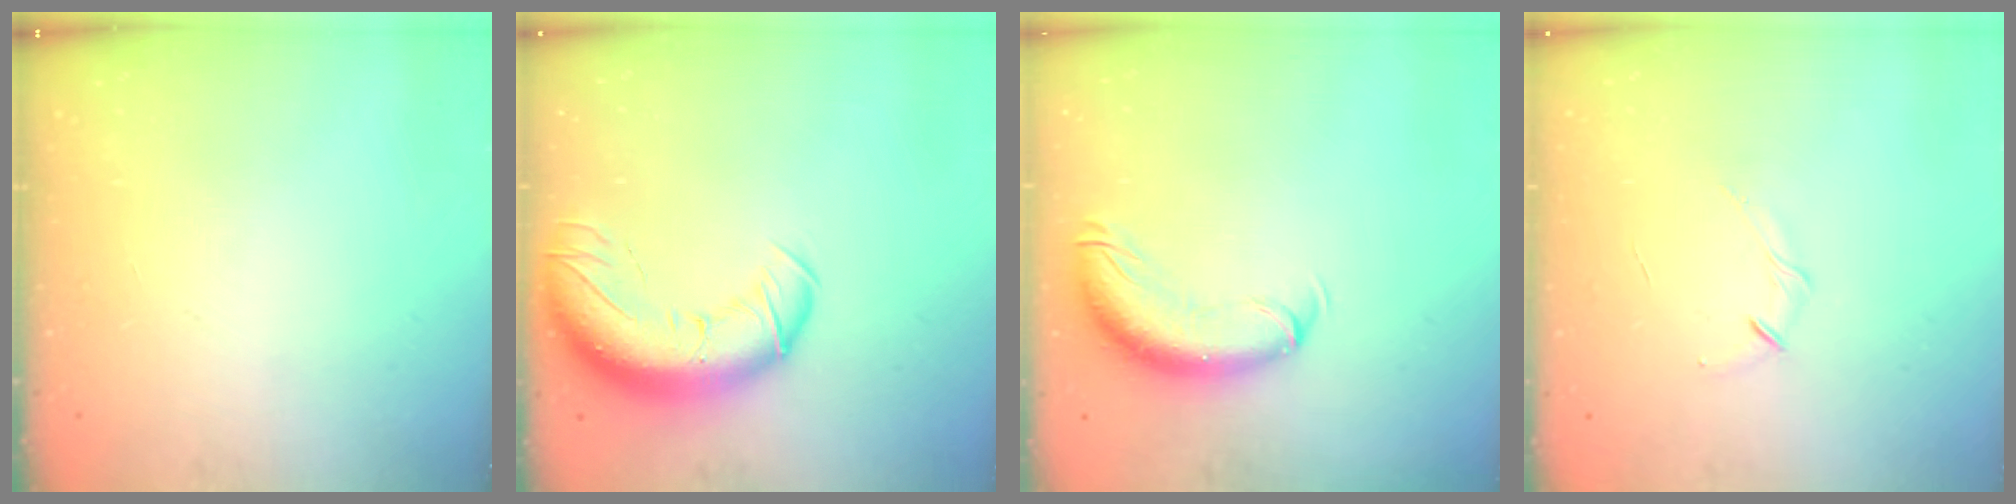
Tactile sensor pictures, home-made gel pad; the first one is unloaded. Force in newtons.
{"total": 15.2, "press": 14.7, "slide": 3.6}
{"total": 11.2, "press": 10.8, "slide": 2.9}
{"total": 3.7, "press": 3.6, "slide": 1.1}